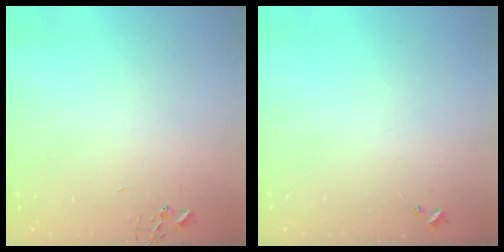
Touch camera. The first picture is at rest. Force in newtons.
{"total": 0.0}